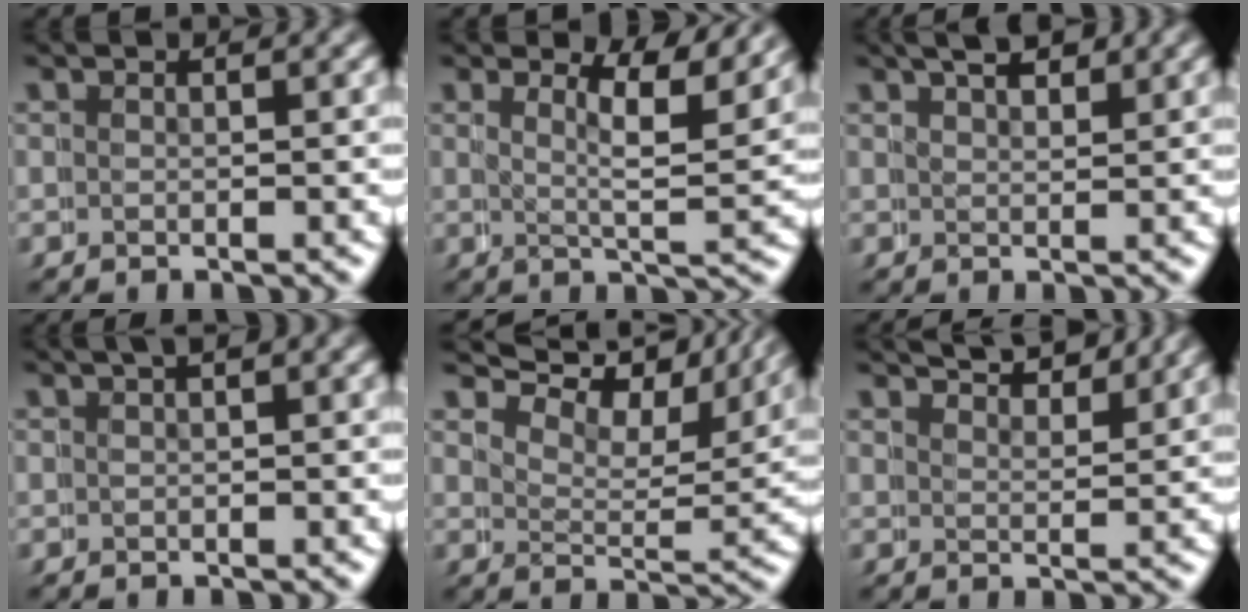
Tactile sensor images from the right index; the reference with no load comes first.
{"total": 4.4, "force": [3.0, 1.1, 3.1], "torque": [-0.057, -0.012, 0.042]}
{"total": 4.1, "force": [3.1, 1.8, 2.0], "torque": [-0.020, 0.004, 0.042]}
{"total": 1.9, "force": [0.6, 1.0, 1.5], "torque": [-0.008, 0.016, 0.002]}
{"total": 10.0, "force": [8.5, 3.5, 4.0], "torque": [-0.057, 0.031, 0.111]}
{"total": 4.6, "force": [4.4, 0.5, 1.3], "torque": [-0.018, -0.002, 0.070]}